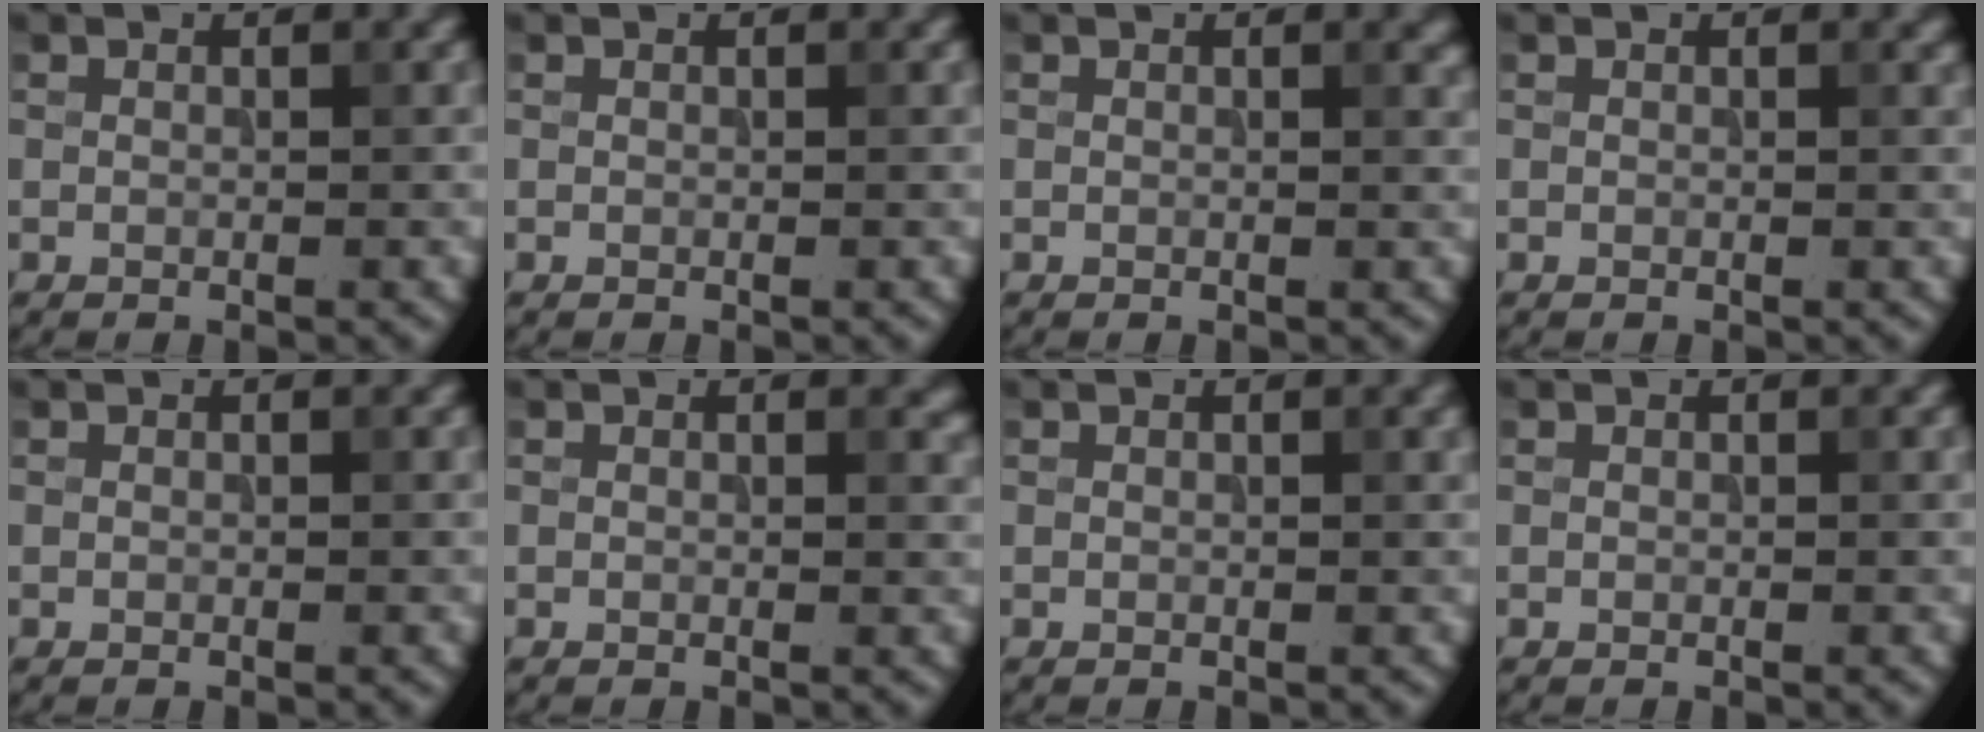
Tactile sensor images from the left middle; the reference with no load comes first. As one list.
[{"total": 0.0}, {"total": 0.7, "force": [0.5, 0.1, 0.5], "torque": [-0.008, -0.001, 0.009]}, {"total": 0.0}, {"total": 0.0}, {"total": 0.6, "force": [0.5, 0.2, 0.3], "torque": [-0.005, -0.003, 0.009]}, {"total": 0.8, "force": [0.4, 0.2, 0.6], "torque": [-0.013, 0.002, 0.009]}, {"total": 0.0}]